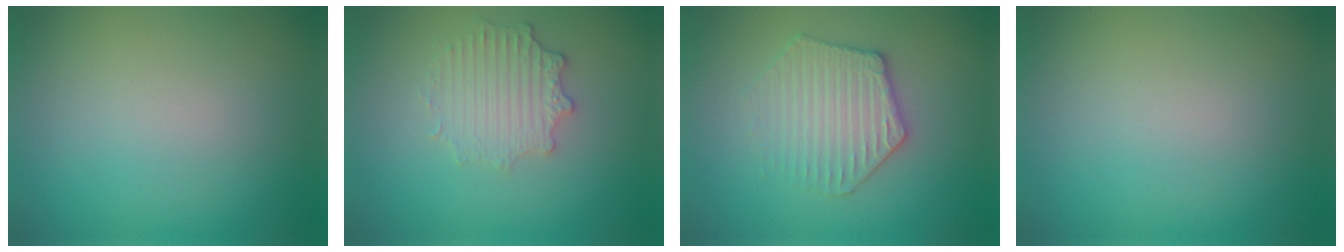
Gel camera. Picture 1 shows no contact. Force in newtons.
{"total": 2.8, "press": 2.5, "slide": 1.4}
{"total": 3.4, "press": 3.3, "slide": 0.5}
{"total": 0.0}